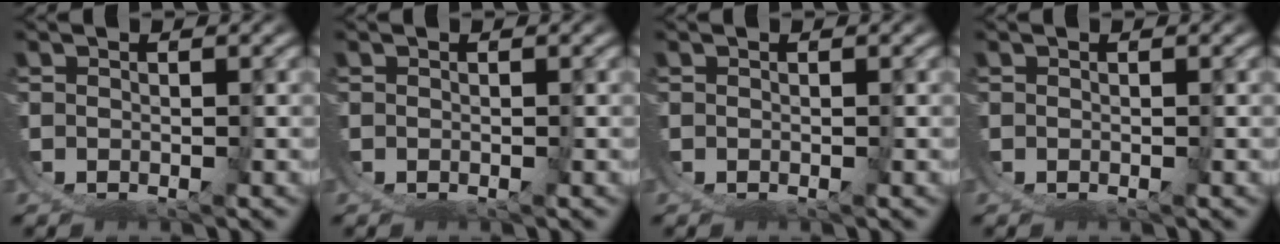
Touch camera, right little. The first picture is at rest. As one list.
[{"total": 0.0}, {"total": 0.0}, {"total": 0.0}]